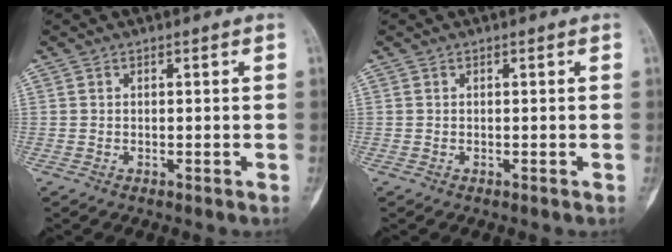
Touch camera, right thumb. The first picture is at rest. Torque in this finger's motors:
{"motor_torque": [-0.11, -0.11, 0.09, 0.02, 0.00]}